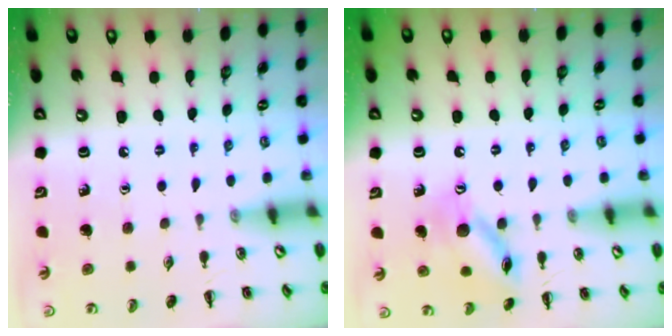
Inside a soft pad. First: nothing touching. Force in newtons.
{"total": 12.8, "press": 12.7, "slide": 0.7}